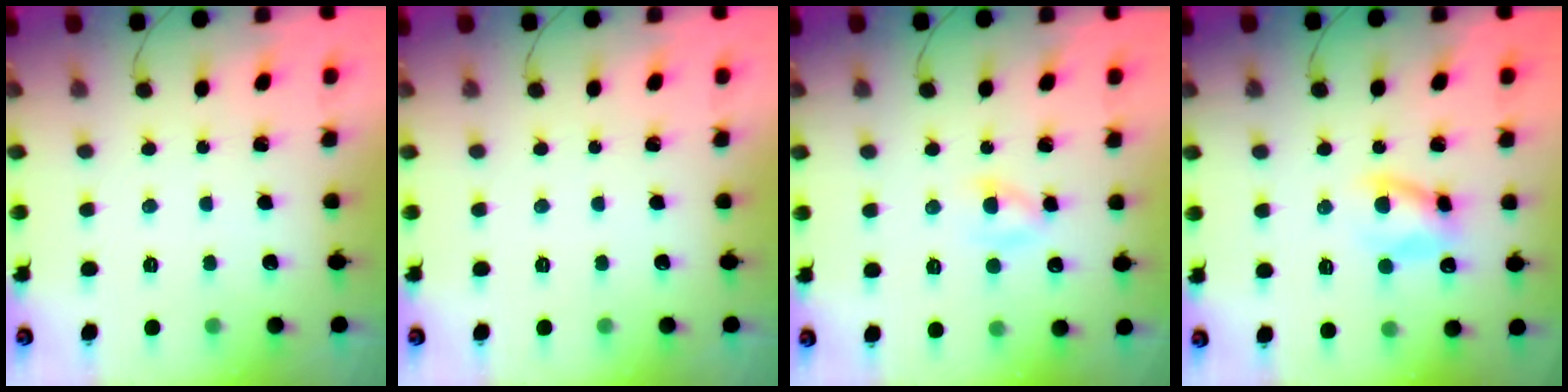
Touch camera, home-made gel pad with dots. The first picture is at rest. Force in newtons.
{"total": 0.0}
{"total": 2.7, "press": 2.4, "slide": 1.2}
{"total": 7.4, "press": 7.3, "slide": 1.2}